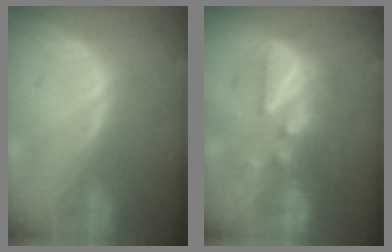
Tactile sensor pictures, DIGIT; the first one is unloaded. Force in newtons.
{"total": 7.6, "press": 7.5, "slide": 1.4}